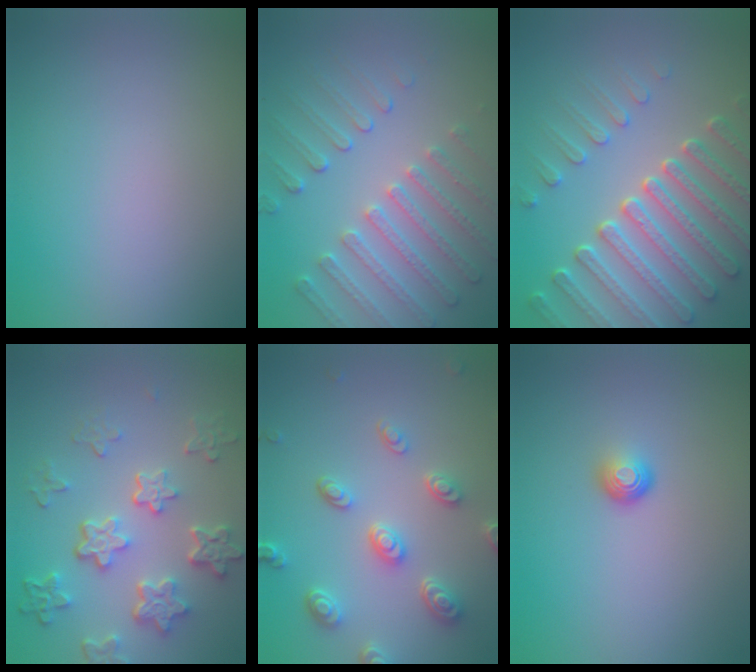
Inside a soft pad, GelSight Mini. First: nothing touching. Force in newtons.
{"total": 5.1, "press": 3.9, "slide": 3.3}
{"total": 7.4, "press": 5.7, "slide": 4.8}
{"total": 6.0, "press": 4.4, "slide": 4.0}
{"total": 4.6, "press": 3.7, "slide": 2.8}
{"total": 1.8, "press": 1.1, "slide": 1.4}